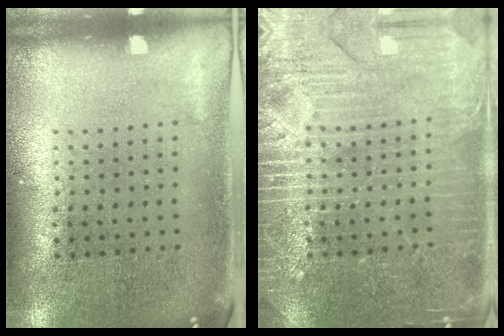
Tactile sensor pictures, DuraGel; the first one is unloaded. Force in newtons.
{"total": 5.8, "press": 5.8, "slide": 0.7}